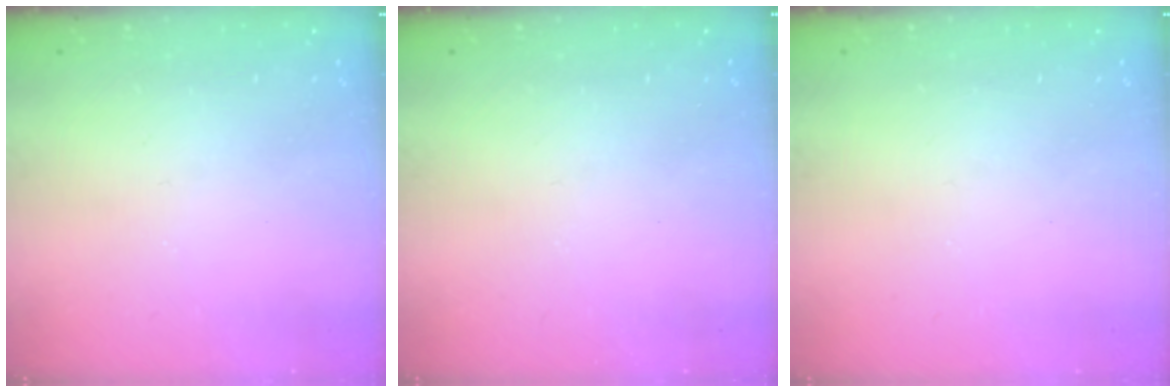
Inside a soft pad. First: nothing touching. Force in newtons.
{"total": 0.0}
{"total": 0.0}